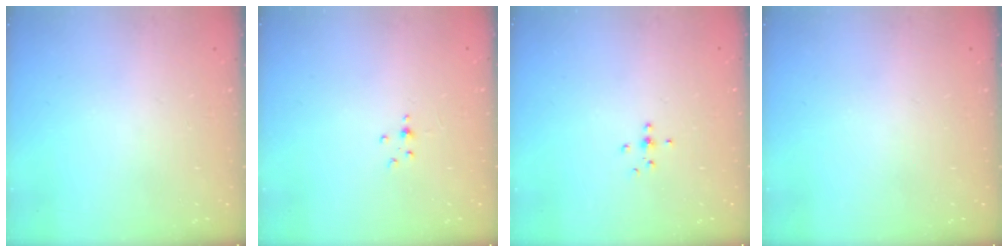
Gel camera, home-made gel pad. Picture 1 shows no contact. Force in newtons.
{"total": 2.0, "press": 2.0, "slide": 0.3}
{"total": 3.2, "press": 3.2, "slide": 0.7}
{"total": 0.0}